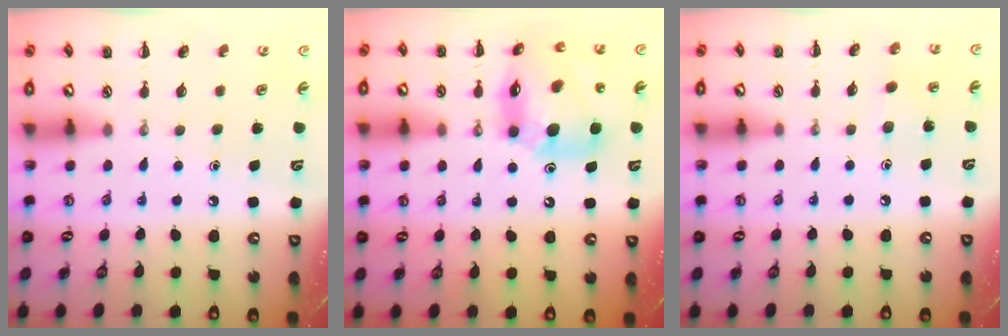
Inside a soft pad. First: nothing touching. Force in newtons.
{"total": 16.0, "press": 15.5, "slide": 4.2}
{"total": 5.2, "press": 5.1, "slide": 1.3}